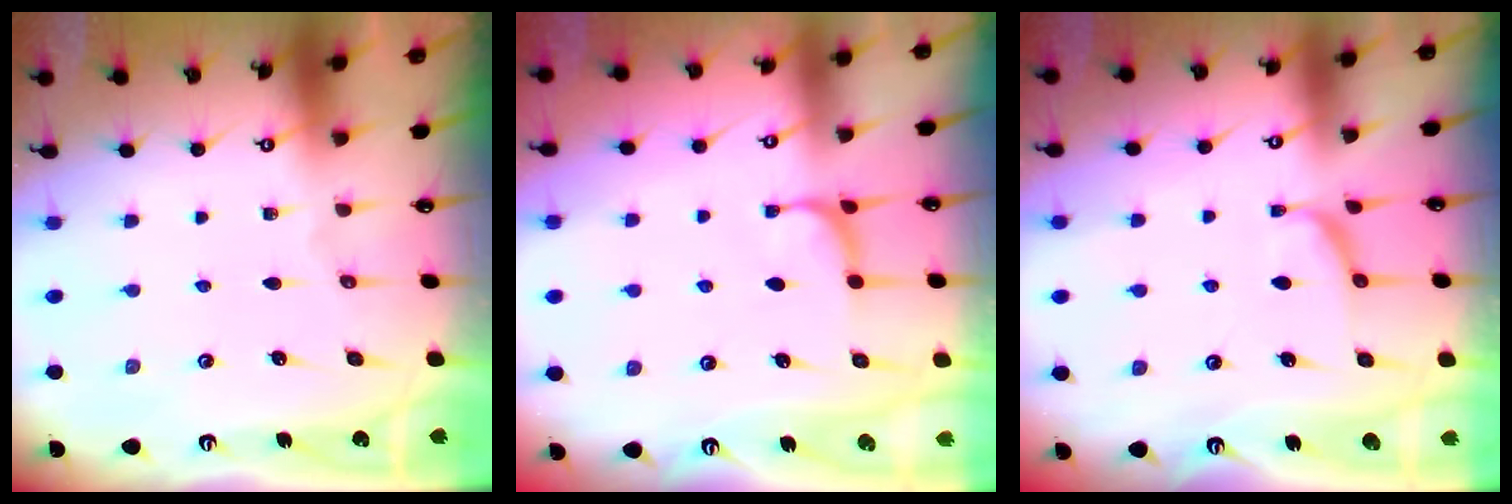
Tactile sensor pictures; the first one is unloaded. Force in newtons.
{"total": 2.1, "press": 2.0, "slide": 0.6}
{"total": 2.4, "press": 2.2, "slide": 0.9}